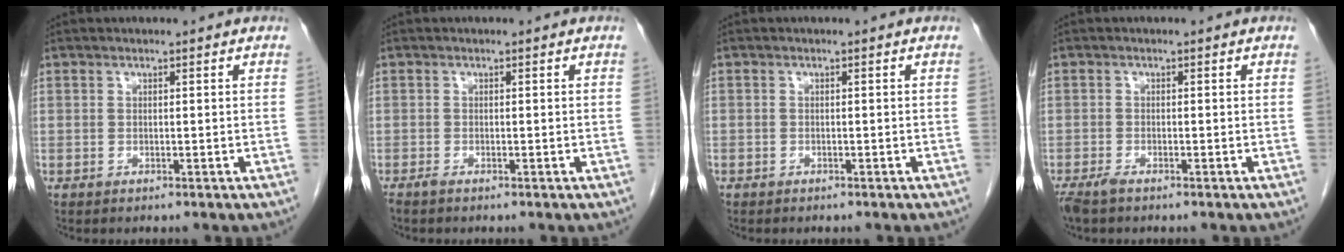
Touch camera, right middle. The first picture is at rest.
{"total": 0.6, "force": [-0.5, -0.1, 0.3], "torque": [-0.009, -0.002, -0.011]}
{"total": 0.5, "force": [-0.4, 0.3, 0.0], "torque": [-0.007, 0.002, -0.007]}
{"total": 2.1, "force": [-1.6, 0.4, 1.2], "torque": [-0.028, -0.006, -0.031]}